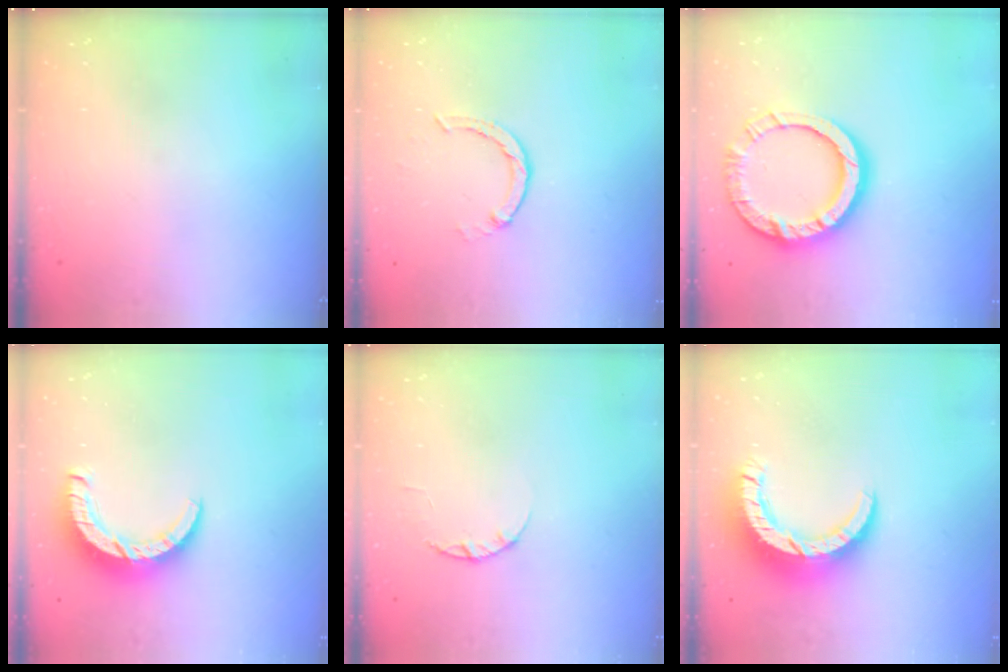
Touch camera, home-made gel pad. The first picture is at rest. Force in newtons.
{"total": 1.8, "press": 1.8, "slide": 0.2}
{"total": 16.2, "press": 16.2, "slide": 1.4}
{"total": 8.5, "press": 8.5, "slide": 0.8}
{"total": 2.4, "press": 2.3, "slide": 0.4}
{"total": 12.0, "press": 12.0, "slide": 1.2}